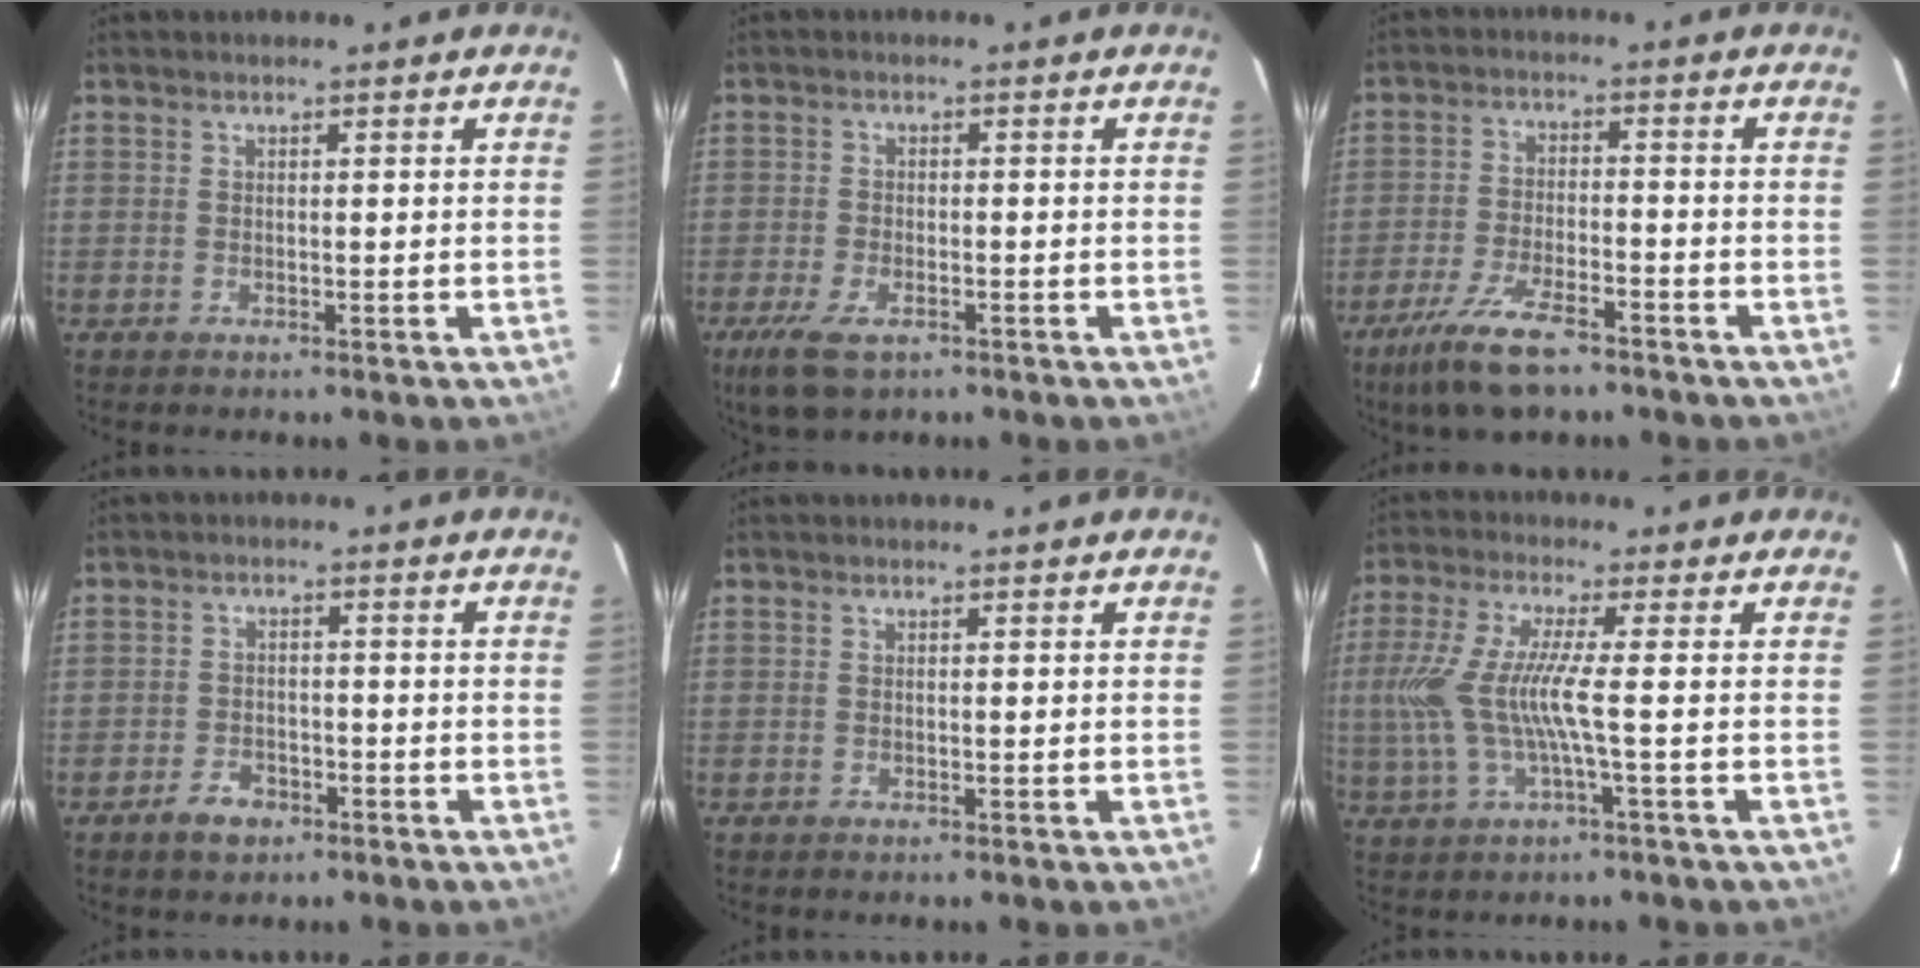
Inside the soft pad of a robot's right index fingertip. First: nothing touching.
{"total": 7.0, "force": [-4.1, 3.2, 4.6], "torque": [-0.115, -0.020, -0.075]}
{"total": 10.9, "force": [-7.8, 3.4, 6.8], "torque": [-0.161, -0.018, -0.142]}
{"total": 4.4, "force": [-2.9, 2.9, 1.7], "torque": [-0.041, 0.010, -0.043]}
{"total": 0.0}
{"total": 9.4, "force": [-1.2, 0.0, 9.3], "torque": [-0.197, -0.006, -0.017]}